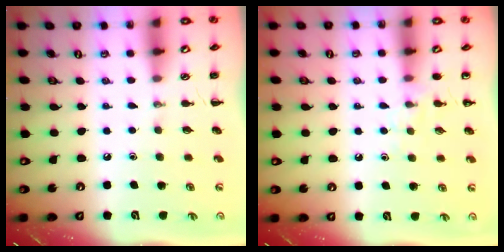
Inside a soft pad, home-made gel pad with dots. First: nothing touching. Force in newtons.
{"total": 5.8, "press": 5.3, "slide": 2.2}